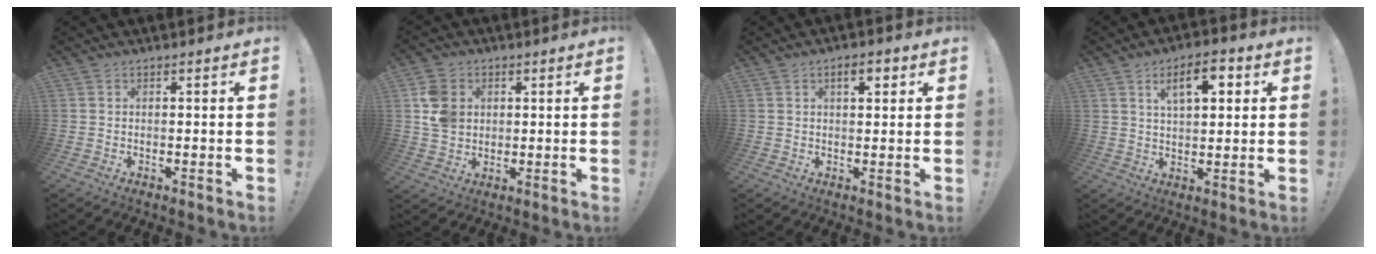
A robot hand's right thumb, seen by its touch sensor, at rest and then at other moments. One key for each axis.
{"total": 9.2, "fx": 2.3, "fy": 7.7, "fz": 4.6, "tx": -0.080, "ty": 0.002, "tz": 0.048}
{"total": 4.3, "fx": 1.9, "fy": 1.8, "fz": 3.3, "tx": -0.040, "ty": -0.004, "tz": 0.026}
{"total": 9.8, "fx": 4.0, "fy": 4.3, "fz": 7.8, "tx": -0.114, "ty": -0.003, "tz": 0.064}